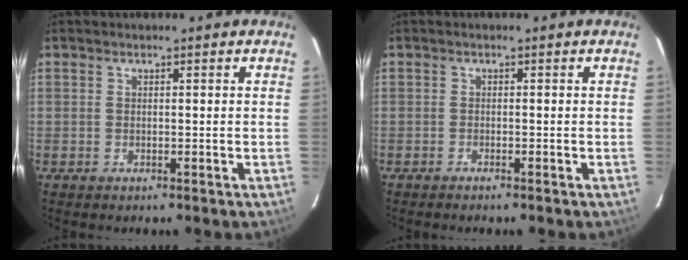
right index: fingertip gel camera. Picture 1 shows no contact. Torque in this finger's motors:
{"motor_torque": [0.04, -0.01, 0.04, 0.01]}